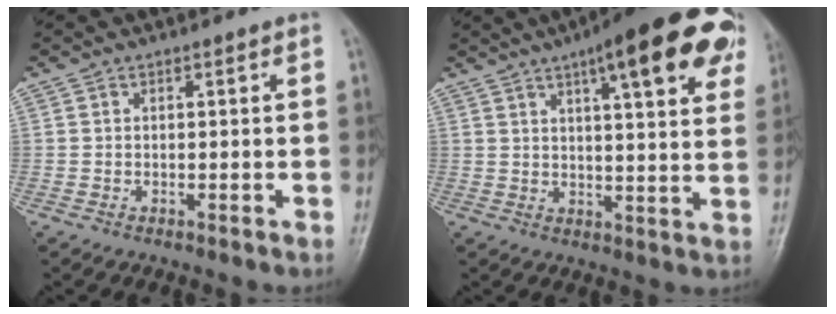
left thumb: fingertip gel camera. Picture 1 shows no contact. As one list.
[{"total": 19.9, "force": [10.3, 5.2, 16.3], "torque": [-0.201, -0.010, 0.127]}]